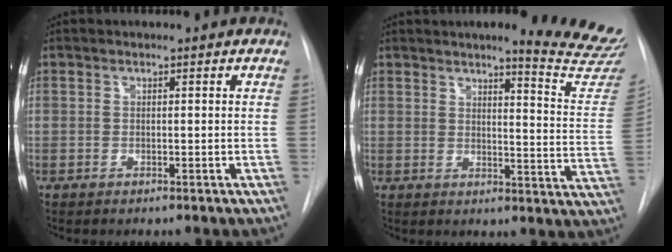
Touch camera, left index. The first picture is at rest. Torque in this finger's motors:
{"motor_torque": [0.80, -1.33, 0.01, 0.01]}